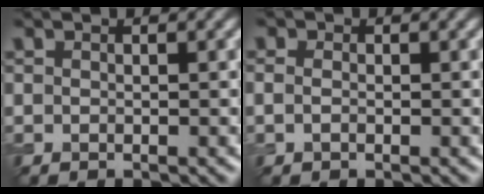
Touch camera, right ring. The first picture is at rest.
{"total": 1.1, "force": [0.0, 0.8, 0.7], "torque": [-0.015, 0.001, -0.006]}